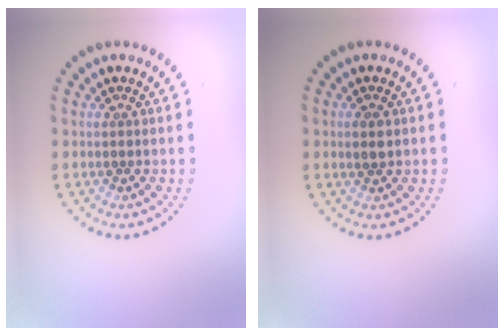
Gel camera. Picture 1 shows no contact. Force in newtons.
{"total": 1.4, "press": 1.4, "slide": 0.3}